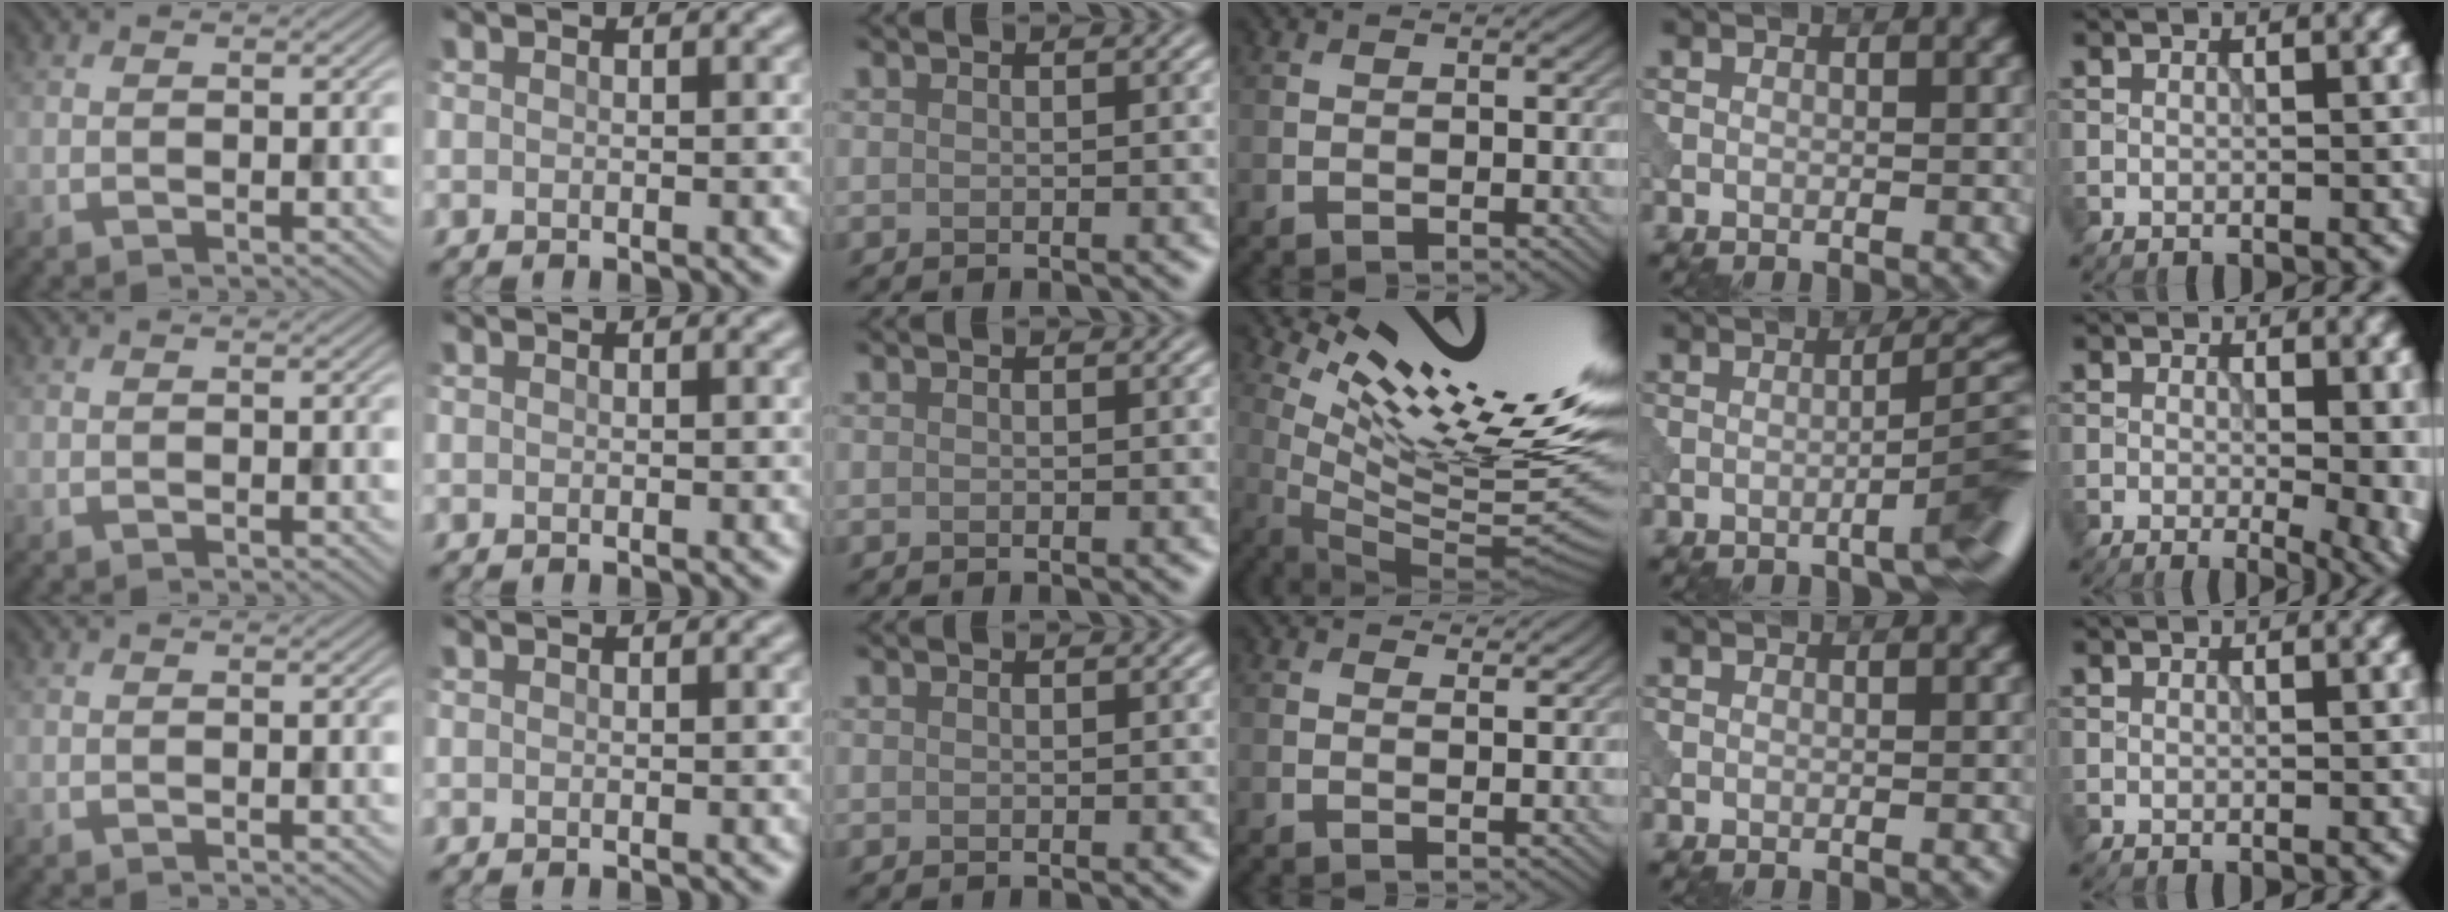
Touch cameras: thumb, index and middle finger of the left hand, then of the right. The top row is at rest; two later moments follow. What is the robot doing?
{"motion": "dispense", "object": "syringe"}